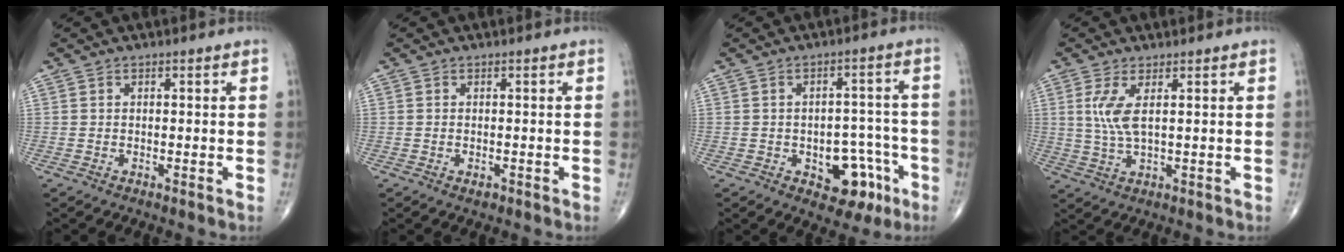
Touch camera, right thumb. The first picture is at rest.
{"total": 0.8, "force": [-0.3, 0.5, 0.6], "torque": [-0.007, -0.001, -0.002]}
{"total": 9.7, "force": [-4.0, 6.0, 6.4], "torque": [-0.041, 0.037, -0.044]}
{"total": 5.1, "force": [1.3, 1.4, 4.7], "torque": [-0.118, -0.009, 0.033]}